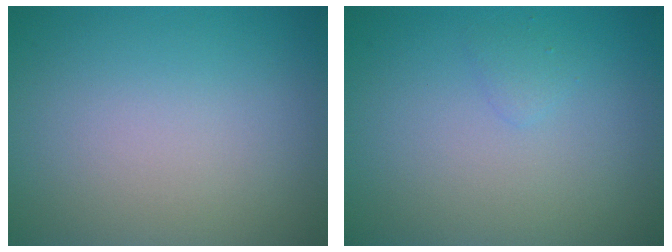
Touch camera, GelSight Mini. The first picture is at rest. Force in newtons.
{"total": 0.7, "press": 0.7, "slide": 0.1}